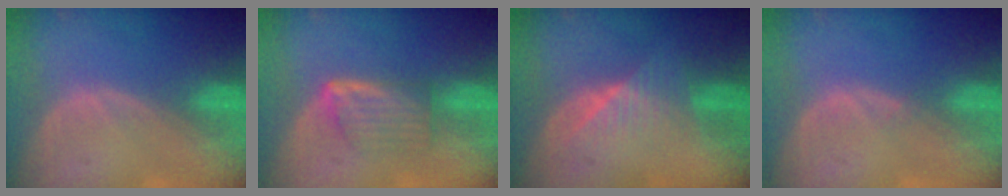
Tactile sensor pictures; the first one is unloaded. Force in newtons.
{"total": 5.8, "press": 5.3, "slide": 2.3}
{"total": 6.1, "press": 5.7, "slide": 2.1}
{"total": 0.5, "press": 0.5, "slide": 0.1}